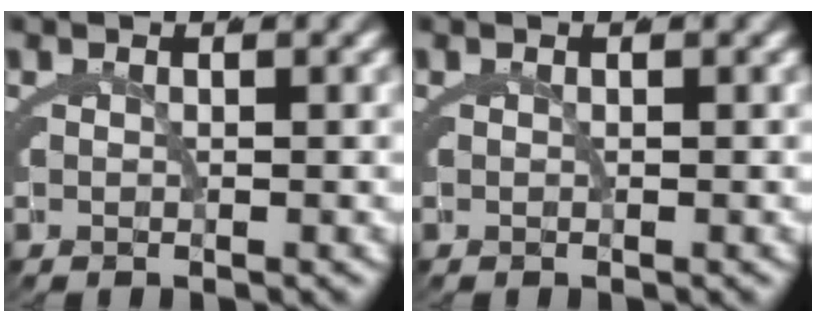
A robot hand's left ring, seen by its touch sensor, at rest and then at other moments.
{"total": 0.0}